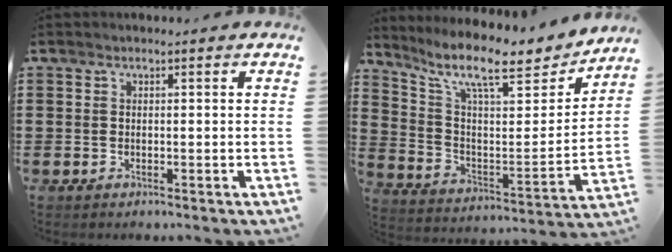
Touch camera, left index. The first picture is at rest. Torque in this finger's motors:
{"motor_torque": [1.70, -0.43, 0.31, 0.21]}